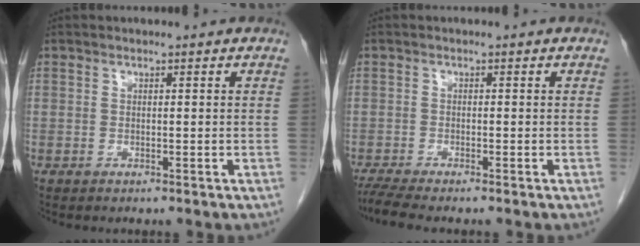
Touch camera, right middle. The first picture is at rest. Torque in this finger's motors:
{"motor_torque": [0.42, -0.58, 0.04, 0.04]}